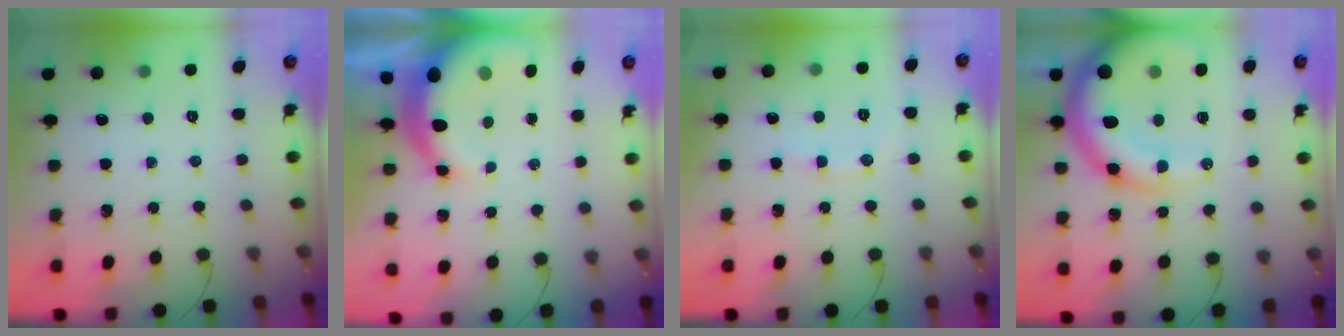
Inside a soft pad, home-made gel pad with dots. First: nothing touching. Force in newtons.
{"total": 8.9, "press": 8.8, "slide": 1.7}
{"total": 6.5, "press": 6.4, "slide": 1.4}
{"total": 19.3, "press": 18.6, "slide": 5.0}